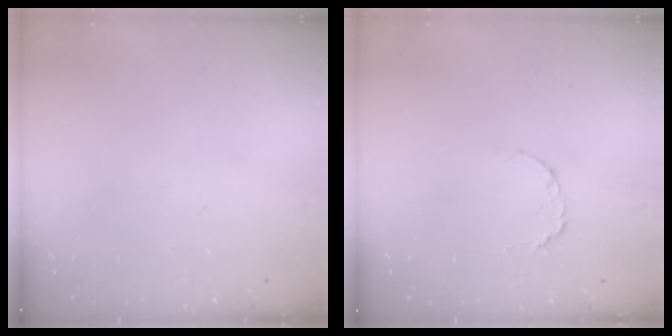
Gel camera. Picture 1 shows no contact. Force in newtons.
{"total": 4.0, "press": 3.9, "slide": 0.5}